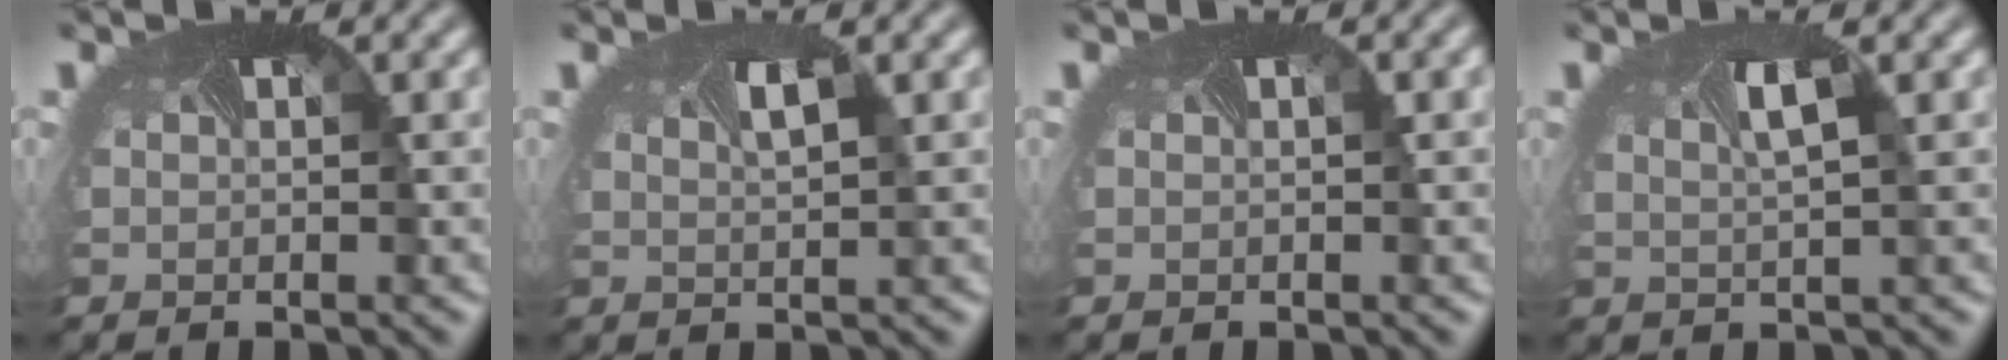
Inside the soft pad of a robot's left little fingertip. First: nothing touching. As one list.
[{"total": 1.2, "force": [0.6, 0.0, 1.0], "torque": [-0.016, 0.000, 0.012]}, {"total": 0.9, "force": [0.2, 0.0, 0.9], "torque": [-0.009, 0.006, 0.005]}, {"total": 1.6, "force": [0.5, 0.0, 1.6], "torque": [-0.026, -0.001, 0.010]}]